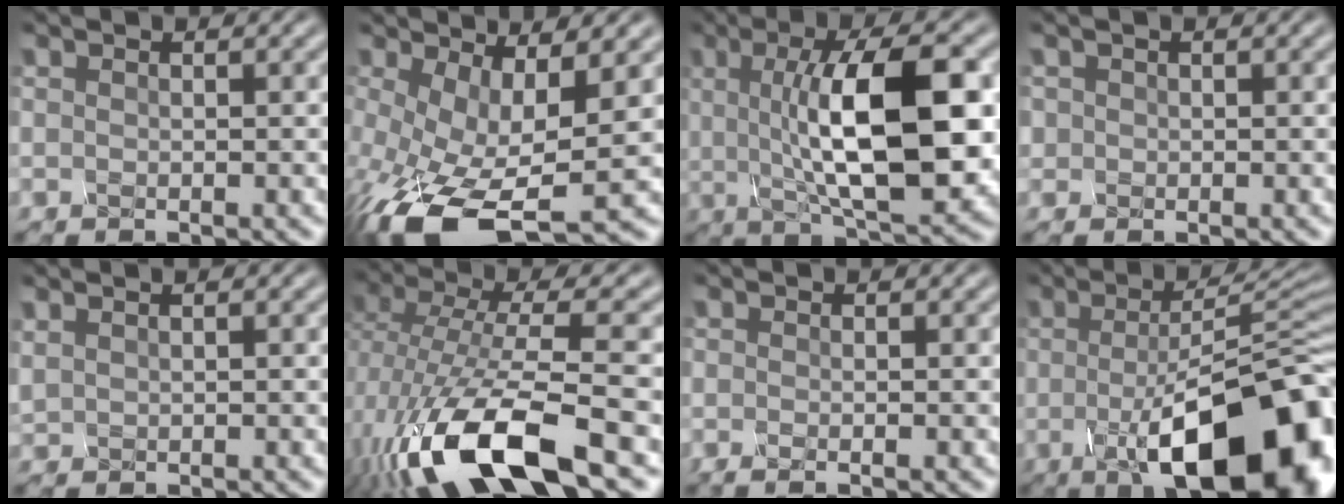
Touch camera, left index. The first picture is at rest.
{"total": 9.7, "force": [-3.8, 3.7, 8.0], "torque": [-0.193, -0.039, -0.034]}
{"total": 10.3, "force": [0.6, 2.8, 9.8], "torque": [-0.157, 0.006, 0.028]}
{"total": 1.1, "force": [-0.4, -0.4, -1.0], "torque": [0.003, -0.005, 0.018]}
{"total": 0.9, "force": [0.8, -0.3, -0.4], "torque": [-0.004, 0.001, 0.021]}
{"total": 10.4, "force": [-4.7, 3.4, 8.7], "torque": [-0.192, -0.003, -0.066]}
{"total": 1.4, "force": [-0.5, 0.6, 1.2], "torque": [-0.010, -0.003, -0.006]}
{"total": 16.0, "force": [-6.1, 5.7, 13.7], "torque": [-0.180, -0.016, -0.073]}